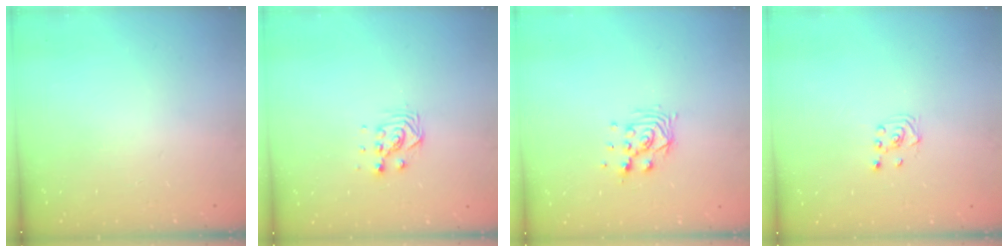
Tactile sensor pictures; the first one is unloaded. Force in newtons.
{"total": 4.3, "press": 4.2, "slide": 0.3}
{"total": 8.2, "press": 8.1, "slide": 0.5}
{"total": 1.9, "press": 1.7, "slide": 0.8}